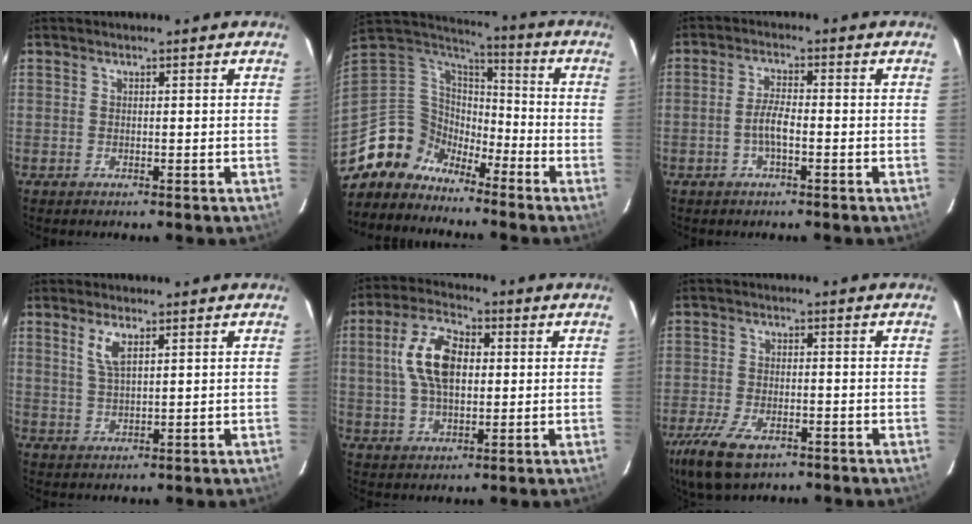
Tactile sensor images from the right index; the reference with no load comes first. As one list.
[{"total": 10.5, "force": [-8.4, 6.3, 0.4], "torque": [-0.032, 0.044, -0.172]}, {"total": 3.6, "force": [-1.3, 0.8, 3.2], "torque": [-0.071, 0.006, -0.025]}, {"total": 4.1, "force": [2.1, 1.4, 3.3], "torque": [-0.064, 0.000, 0.043]}, {"total": 11.7, "force": [1.8, 6.4, 9.6], "torque": [-0.189, 0.020, 0.034]}, {"total": 11.6, "force": [-7.3, 5.2, 7.3], "torque": [-0.181, -0.034, -0.132]}]